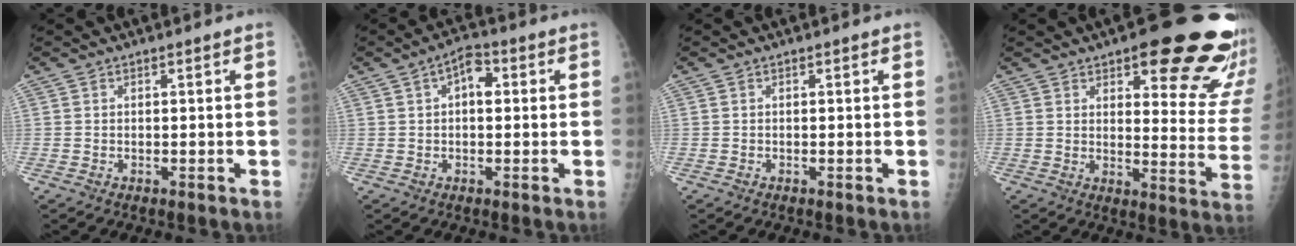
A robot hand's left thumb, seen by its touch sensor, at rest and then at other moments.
{"total": 4.8, "force": [1.0, 2.8, 3.8], "torque": [-0.044, 0.013, 0.010]}
{"total": 0.0}
{"total": 22.6, "force": [13.7, 7.2, 16.4], "torque": [-0.156, -0.070, 0.165]}